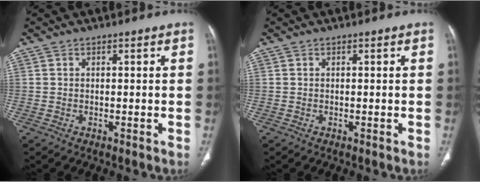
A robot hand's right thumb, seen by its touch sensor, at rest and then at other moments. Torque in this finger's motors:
{"motor_torque": [-0.01, 0.01, 0.00, -0.01, 0.00]}